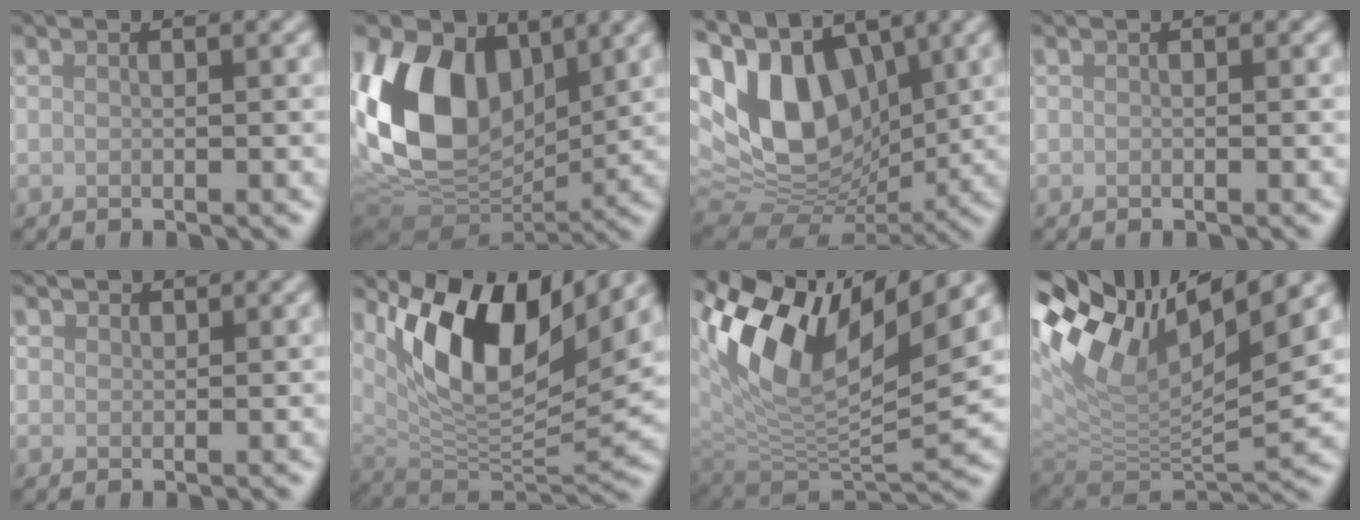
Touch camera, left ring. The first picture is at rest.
{"total": 14.0, "force": [1.9, 9.0, 10.5], "torque": [-0.220, 0.000, 0.024]}
{"total": 13.5, "force": [3.0, 8.4, 10.2], "torque": [-0.203, 0.005, 0.044]}
{"total": 0.0}
{"total": 0.6, "force": [0.4, 0.4, 0.1], "torque": [-0.005, -0.001, 0.006]}
{"total": 12.3, "force": [4.6, 5.6, 9.9], "torque": [-0.171, -0.013, 0.087]}
{"total": 12.2, "force": [4.8, 5.6, 9.8], "torque": [-0.191, 0.006, 0.089]}
{"total": 12.6, "force": [4.8, 5.6, 10.3], "torque": [-0.203, 0.016, 0.080]}